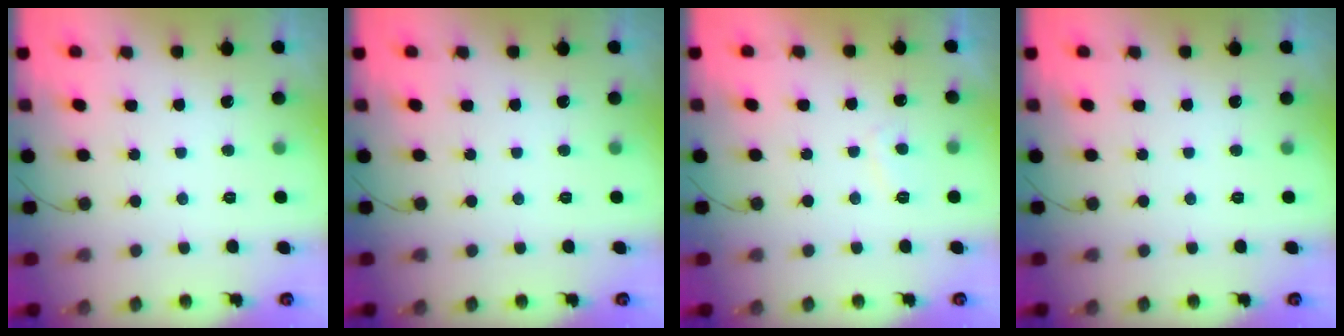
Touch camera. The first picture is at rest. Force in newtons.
{"total": 0.0}
{"total": 2.6, "press": 2.5, "slide": 0.8}
{"total": 0.0}